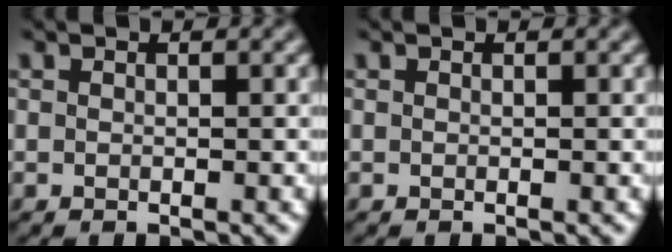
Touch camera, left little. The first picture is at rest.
{"total": 0.0}